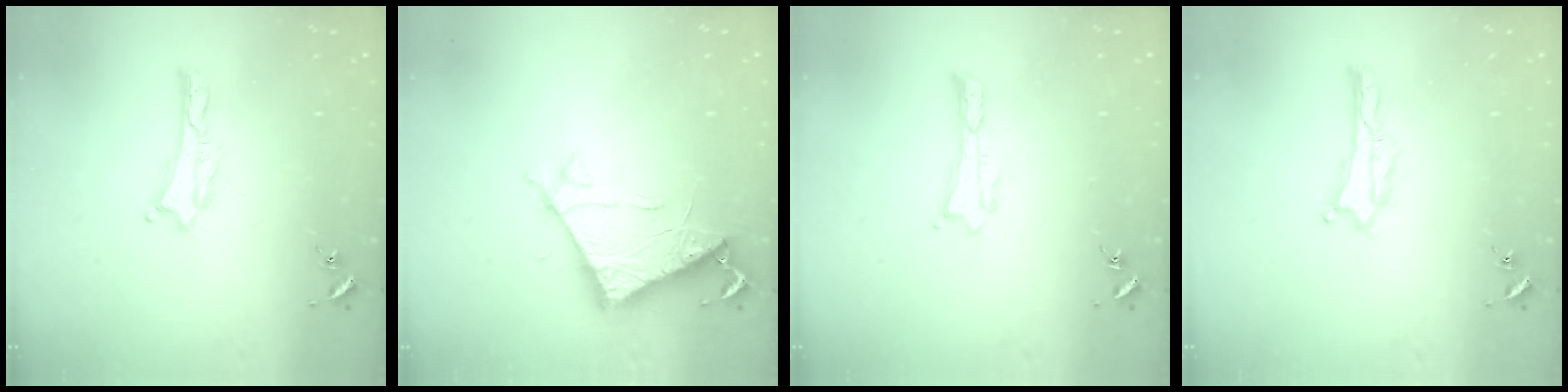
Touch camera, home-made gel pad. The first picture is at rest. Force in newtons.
{"total": 6.9, "press": 6.9, "slide": 0.5}
{"total": 0.0}
{"total": 0.0}